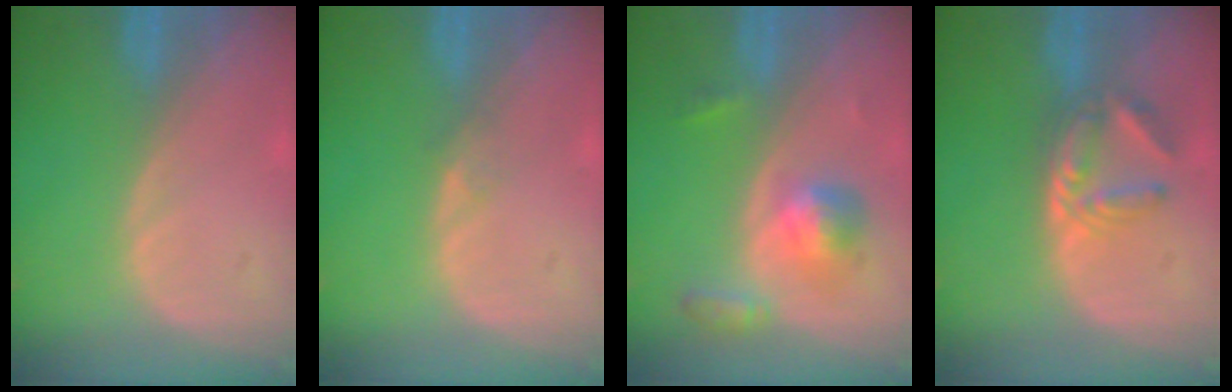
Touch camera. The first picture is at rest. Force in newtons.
{"total": 0.8, "press": 0.8, "slide": 0.0}
{"total": 5.3, "press": 5.0, "slide": 1.7}
{"total": 5.9, "press": 5.0, "slide": 3.3}